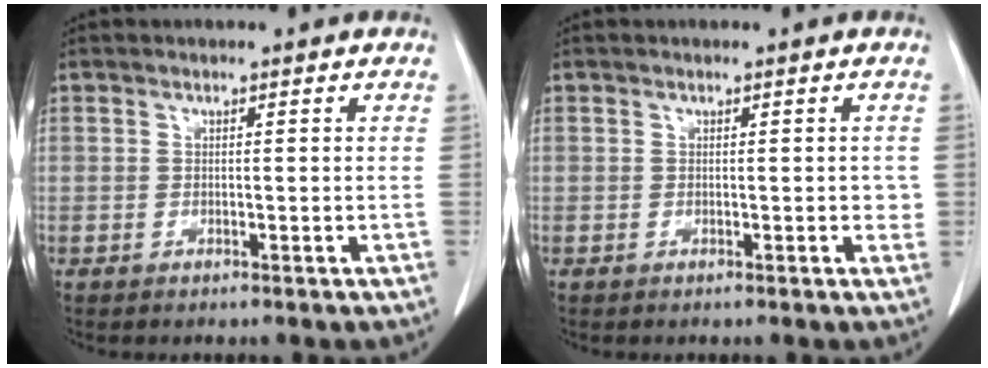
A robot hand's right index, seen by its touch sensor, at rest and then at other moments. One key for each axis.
{"total": 1.2, "fx": 0.0, "fy": 0.9, "fz": 0.8, "tx": -0.003, "ty": 0.006, "tz": 0.000}